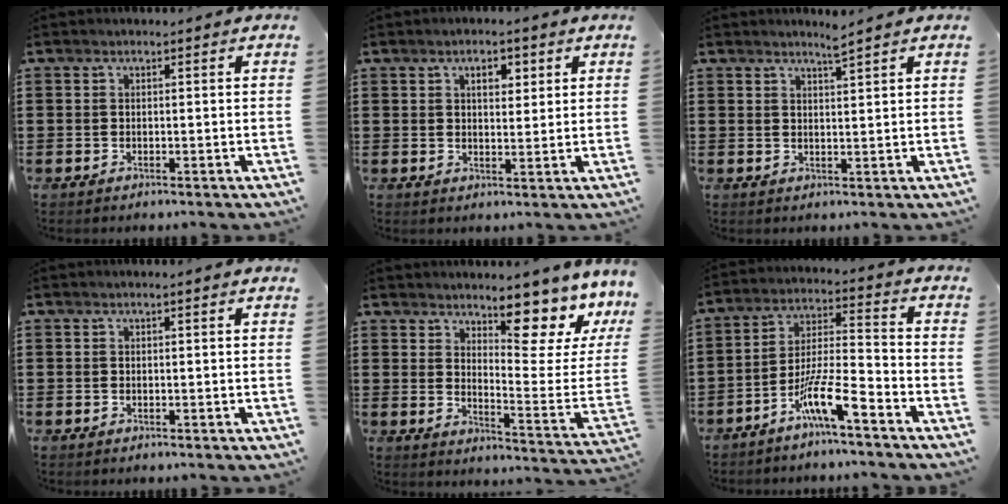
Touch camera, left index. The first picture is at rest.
{"total": 3.7, "force": [1.7, 1.8, 2.7], "torque": [-0.035, 0.001, 0.022]}
{"total": 2.5, "force": [2.2, -0.4, 1.1], "torque": [-0.024, -0.005, 0.040]}
{"total": 0.0}
{"total": 10.2, "force": [7.9, 2.4, 6.0], "torque": [-0.081, -0.076, 0.126]}
{"total": 9.4, "force": [-6.8, 1.0, 6.4], "torque": [-0.135, -0.005, -0.131]}